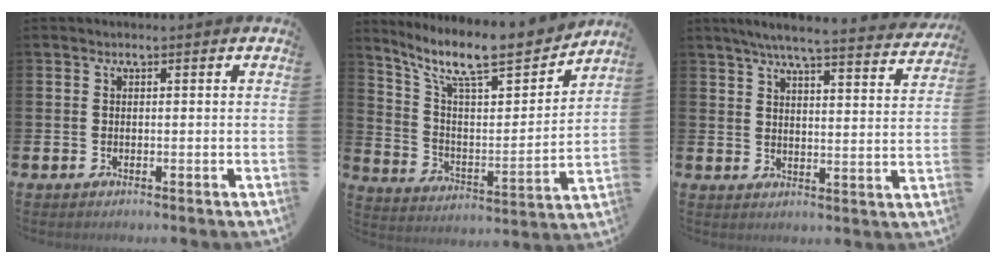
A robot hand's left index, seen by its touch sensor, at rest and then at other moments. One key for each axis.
{"total": 11.2, "fx": 9.6, "fy": 2.4, "fz": 5.2, "tx": -0.137, "ty": -0.066, "tz": 0.163}
{"total": 6.0, "fx": 5.5, "fy": 0.1, "fz": 2.4, "tx": -0.055, "ty": -0.038, "tz": 0.090}